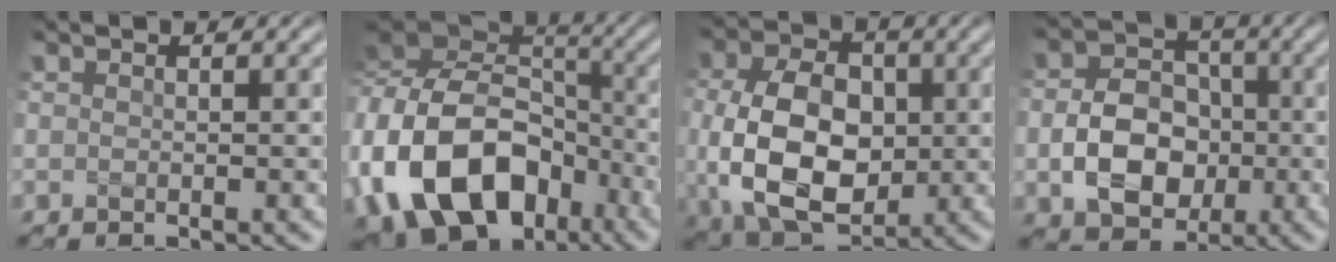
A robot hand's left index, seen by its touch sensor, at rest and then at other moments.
{"total": 15.5, "force": [-5.6, 11.0, 9.4], "torque": [-0.199, -0.016, -0.097]}
{"total": 10.5, "force": [-0.3, 7.2, 7.6], "torque": [-0.160, -0.011, -0.002]}
{"total": 6.4, "force": [-1.4, 4.8, 3.9], "torque": [-0.066, 0.001, -0.023]}